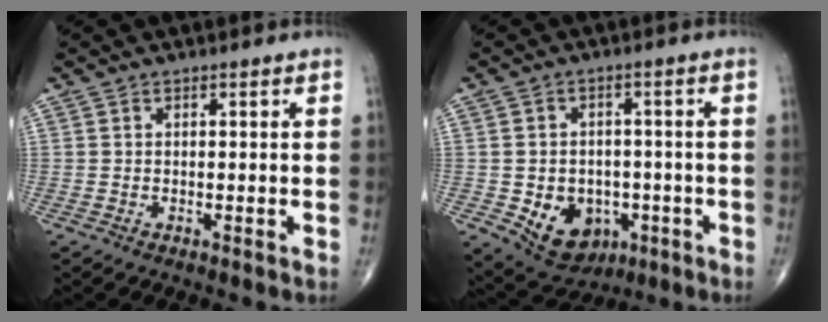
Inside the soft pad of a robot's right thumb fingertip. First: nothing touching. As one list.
[{"total": 10.5, "force": [-3.1, 8.1, 5.8], "torque": [-0.057, 0.015, -0.033]}]